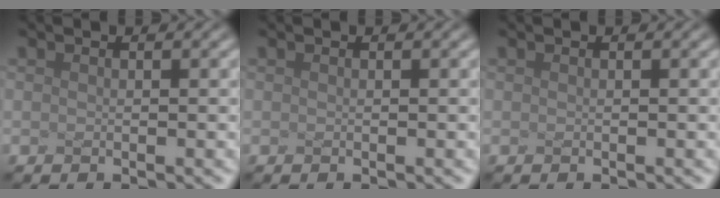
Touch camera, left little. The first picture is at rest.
{"total": 0.0}
{"total": 0.0}